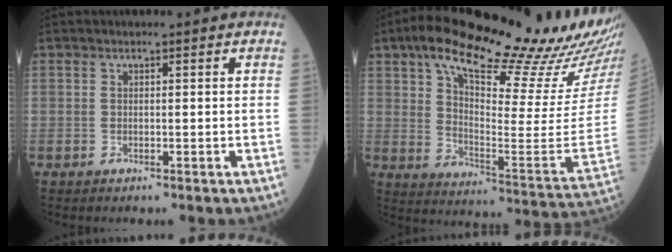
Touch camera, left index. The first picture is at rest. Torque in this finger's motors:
{"motor_torque": [1.07, -1.07, 0.56, 0.08]}